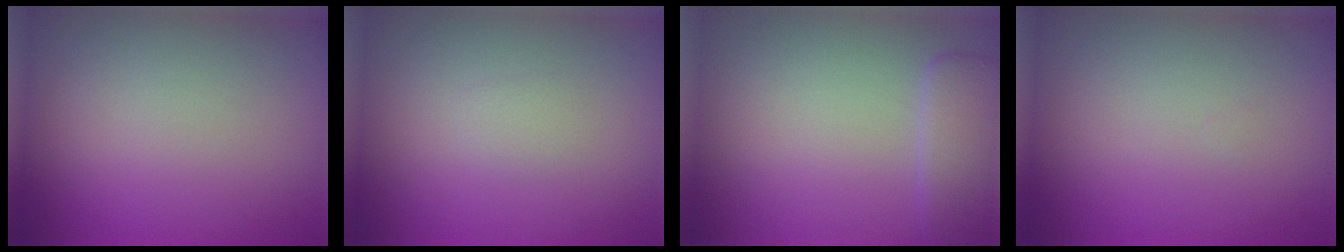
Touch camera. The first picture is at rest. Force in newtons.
{"total": 0.6, "press": 0.6, "slide": 0.1}
{"total": 2.4, "press": 1.7, "slide": 1.7}
{"total": 0.0}